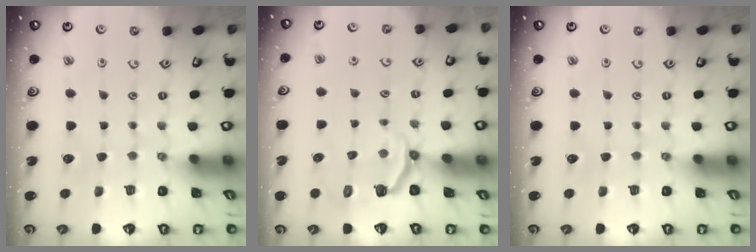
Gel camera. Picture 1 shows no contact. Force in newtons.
{"total": 4.1, "press": 2.5, "slide": 3.2}
{"total": 0.0}